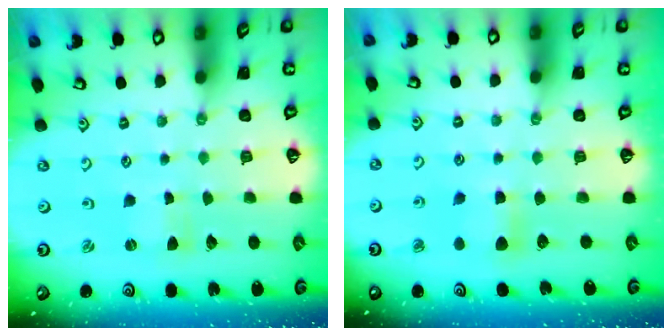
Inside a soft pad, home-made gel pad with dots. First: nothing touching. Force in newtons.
{"total": 6.9, "press": 6.8, "slide": 1.0}